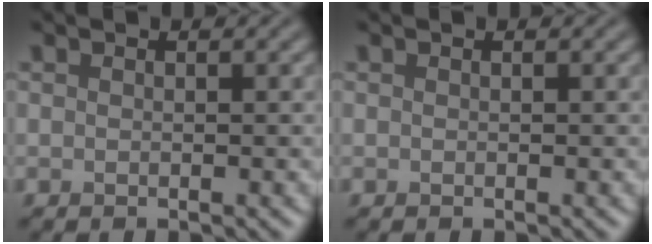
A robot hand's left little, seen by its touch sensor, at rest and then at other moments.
{"total": 0.0}